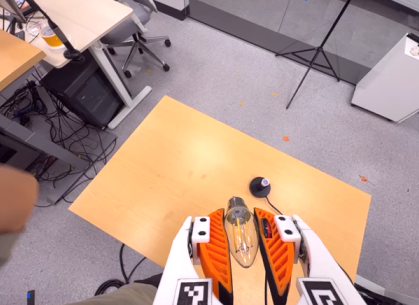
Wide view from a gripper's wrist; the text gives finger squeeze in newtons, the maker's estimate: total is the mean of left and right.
{"total": 19.0, "left": 20.8, "right": 17.2}